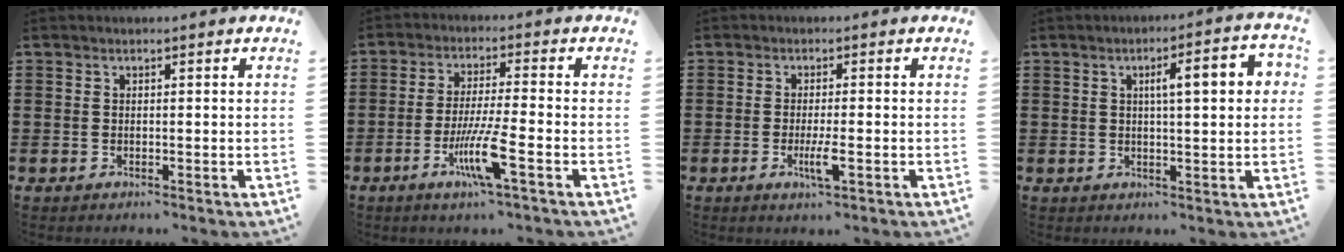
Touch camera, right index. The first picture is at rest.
{"total": 7.8, "force": [-3.5, 0.4, 6.9], "torque": [-0.136, -0.014, -0.067]}
{"total": 3.6, "force": [-1.3, 0.4, 3.3], "torque": [-0.062, -0.009, -0.024]}
{"total": 6.1, "force": [1.4, 1.3, 5.8], "torque": [-0.095, 0.000, 0.015]}